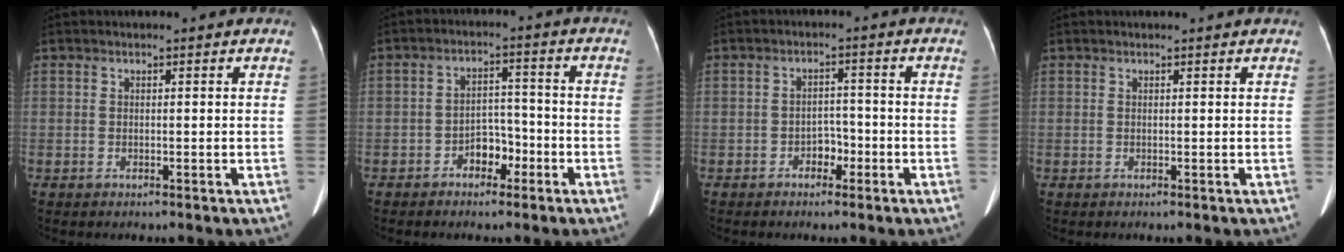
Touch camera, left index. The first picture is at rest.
{"total": 4.5, "force": [-2.7, 2.6, 2.5], "torque": [-0.039, 0.015, -0.046]}
{"total": 2.9, "force": [-1.8, 1.8, 1.5], "torque": [-0.017, 0.006, -0.030]}
{"total": 1.2, "force": [1.1, 0.0, 0.3], "torque": [-0.010, 0.009, 0.013]}